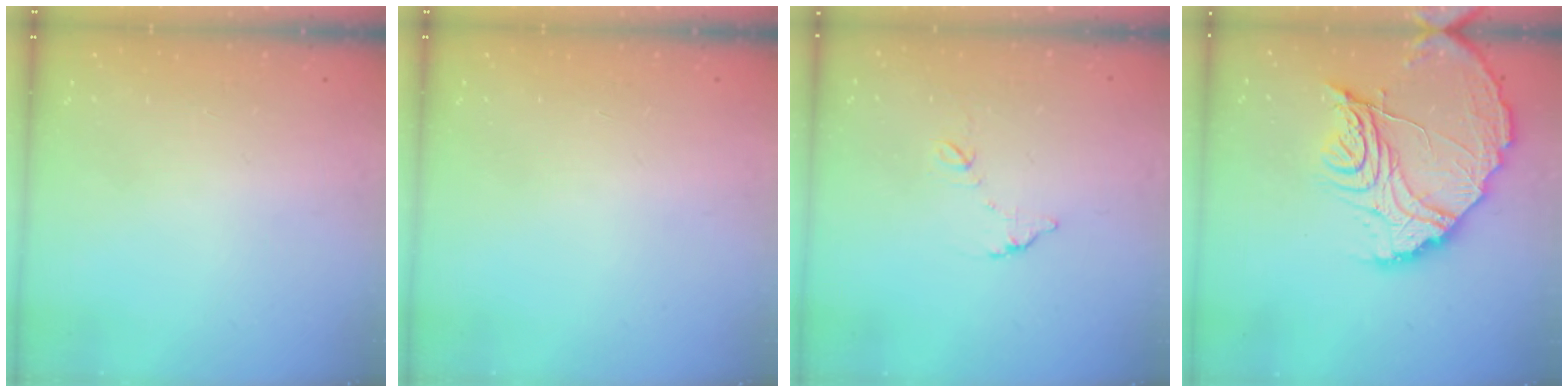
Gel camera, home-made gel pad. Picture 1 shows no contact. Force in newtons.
{"total": 0.0}
{"total": 6.2, "press": 6.2, "slide": 0.4}
{"total": 18.4, "press": 18.3, "slide": 1.6}